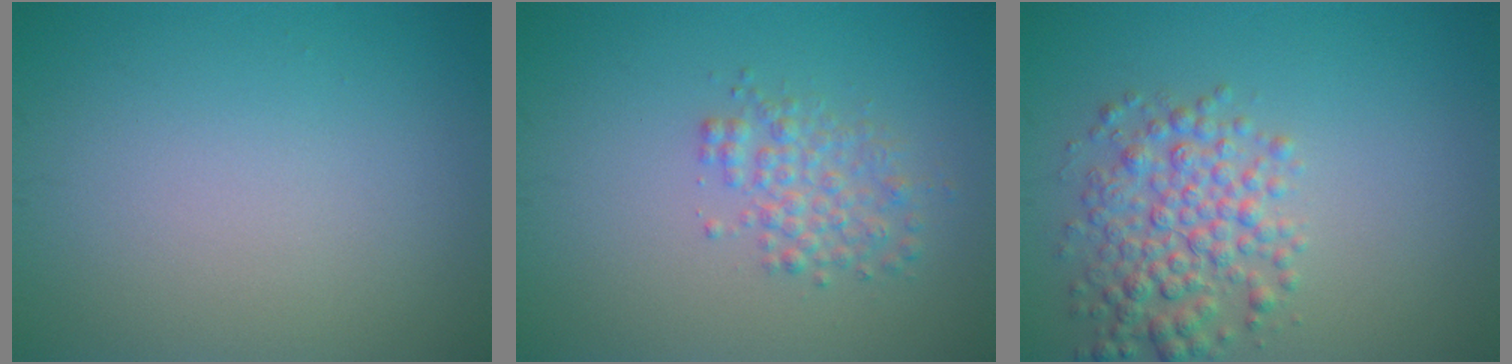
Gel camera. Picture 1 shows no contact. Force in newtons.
{"total": 2.6, "press": 2.6, "slide": 0.1}
{"total": 4.5, "press": 4.5, "slide": 0.1}